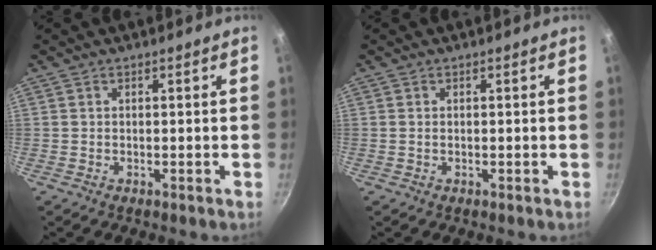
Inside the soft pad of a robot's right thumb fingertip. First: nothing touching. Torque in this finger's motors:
{"motor_torque": [-0.39, 0.13, -0.26, 0.15, 0.09]}